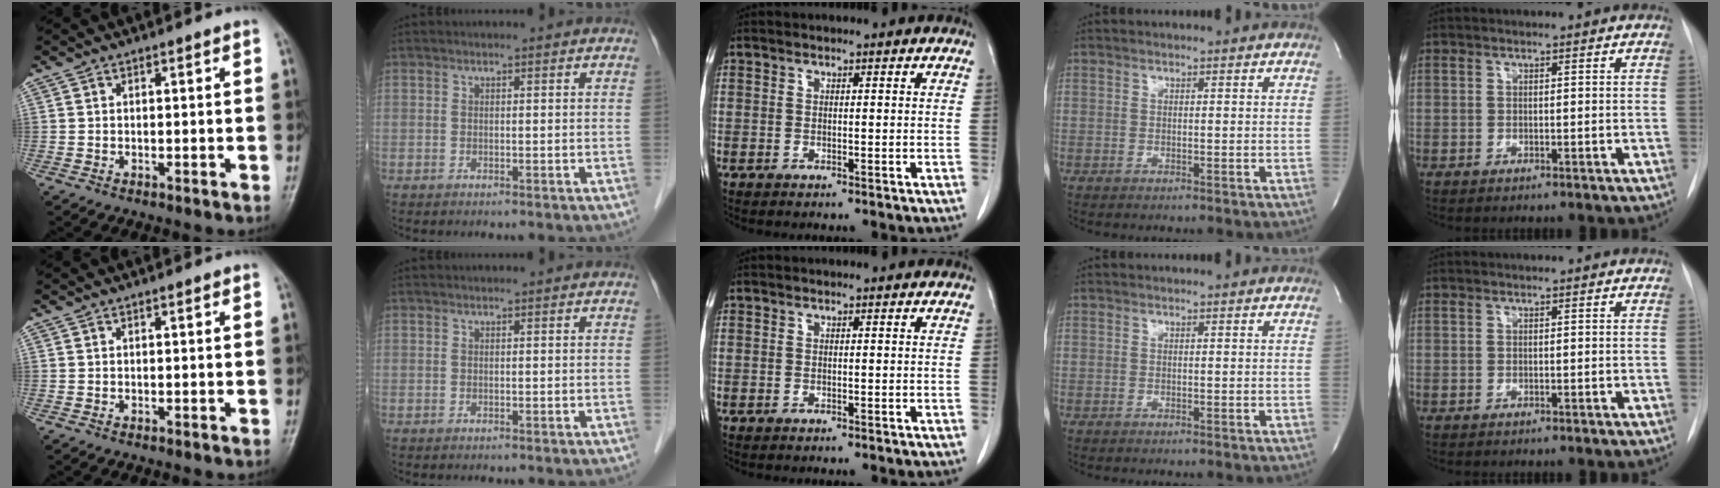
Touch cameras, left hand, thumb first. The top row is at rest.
{}